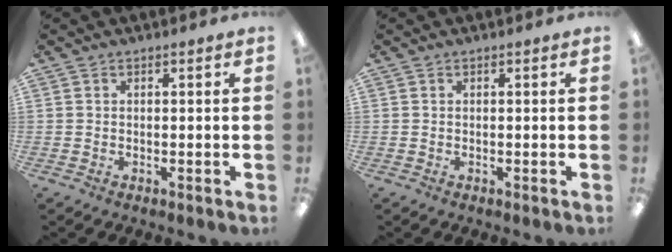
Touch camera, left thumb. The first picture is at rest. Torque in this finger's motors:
{"motor_torque": [0.05, 0.26, -0.02, 0.50, 0.00]}